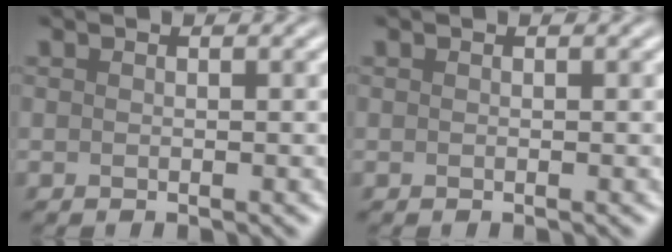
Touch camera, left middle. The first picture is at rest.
{"total": 0.0}